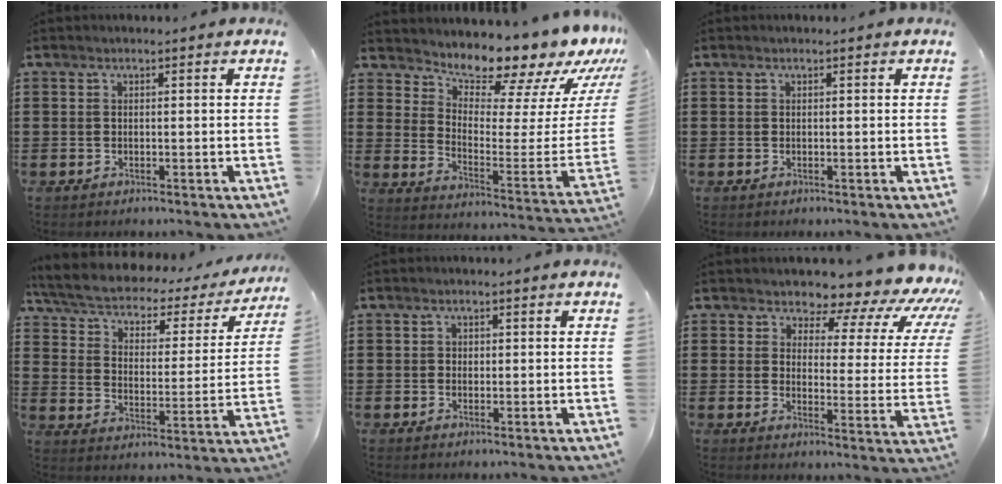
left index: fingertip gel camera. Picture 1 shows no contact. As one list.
[{"total": 10.1, "force": [9.5, 2.4, 2.5], "torque": [-0.052, -0.106, 0.155]}, {"total": 0.0}, {"total": 3.8, "force": [3.1, 1.3, 1.8], "torque": [-0.053, -0.026, 0.046]}, {"total": 0.7, "force": [0.1, 0.6, 0.2], "torque": [-0.005, 0.006, 0.001]}, {"total": 5.7, "force": [4.7, 2.4, 2.1], "torque": [-0.045, -0.039, 0.075]}]